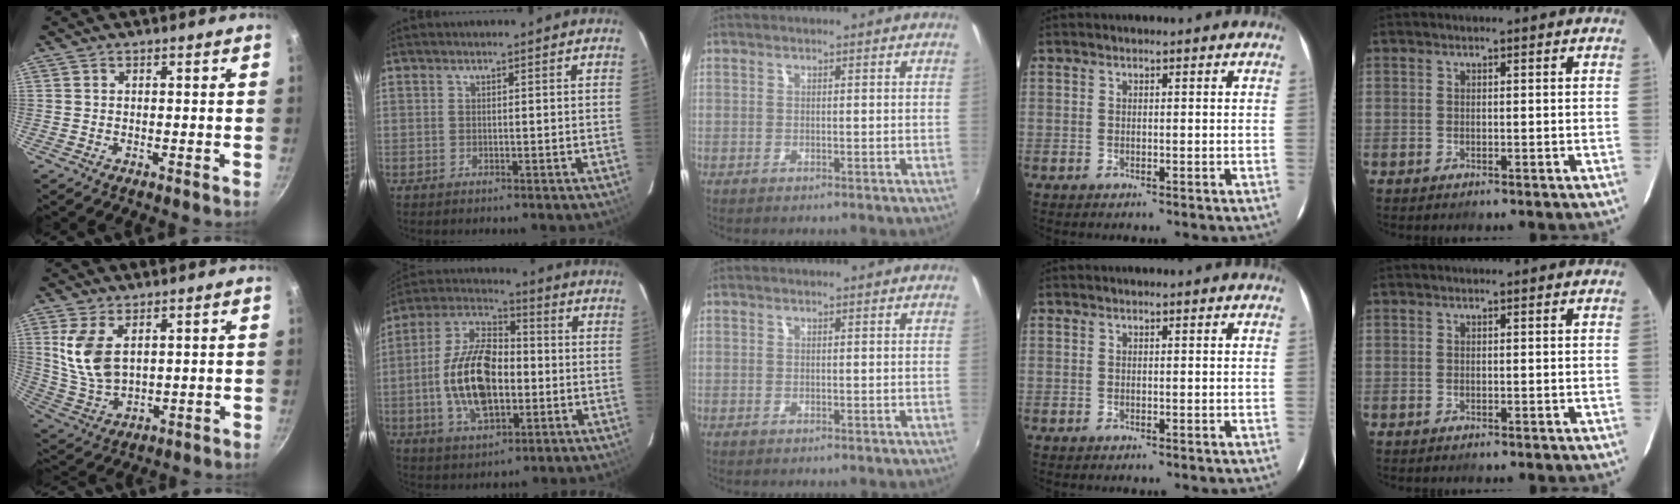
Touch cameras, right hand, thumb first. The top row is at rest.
{"thumb": {"total": 10.2, "force": [3.3, 5.9, 7.7], "torque": [-0.149, -0.024, 0.077]}, "index": {"total": 16.7, "force": [-2.6, 8.9, 14.0], "torque": [-0.278, 0.012, -0.044]}}